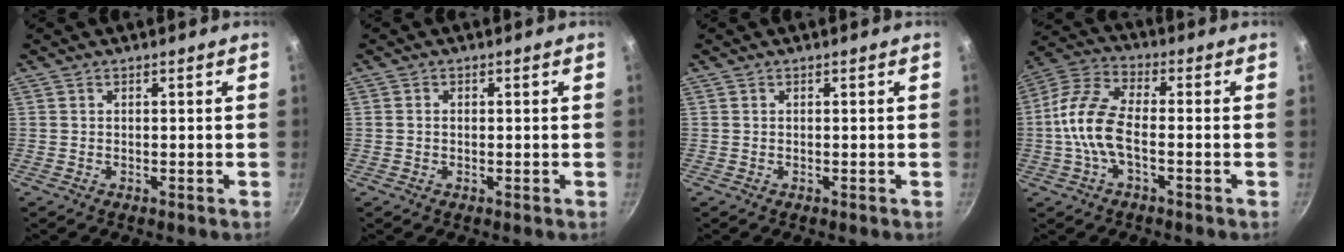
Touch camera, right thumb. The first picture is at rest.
{"total": 0.9, "force": [-0.1, 0.7, 0.5], "torque": [-0.008, 0.005, -0.001]}
{"total": 0.0}
{"total": 11.5, "force": [-1.9, 5.5, 9.9], "torque": [-0.201, 0.033, -0.056]}